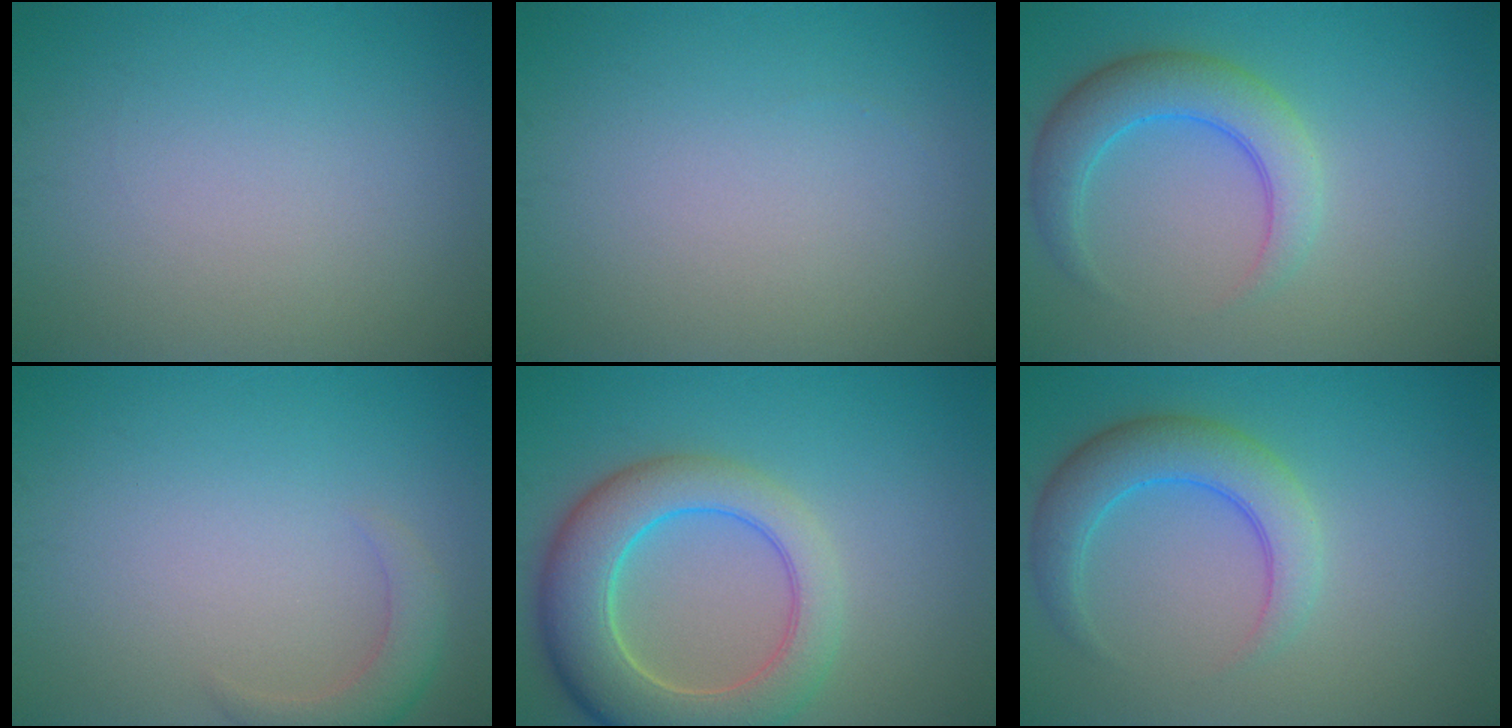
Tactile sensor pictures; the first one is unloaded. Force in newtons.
{"total": 0.0}
{"total": 4.7, "press": 4.7, "slide": 0.2}
{"total": 2.5, "press": 2.5, "slide": 0.3}
{"total": 8.1, "press": 8.1, "slide": 0.7}
{"total": 4.7, "press": 4.7, "slide": 0.2}